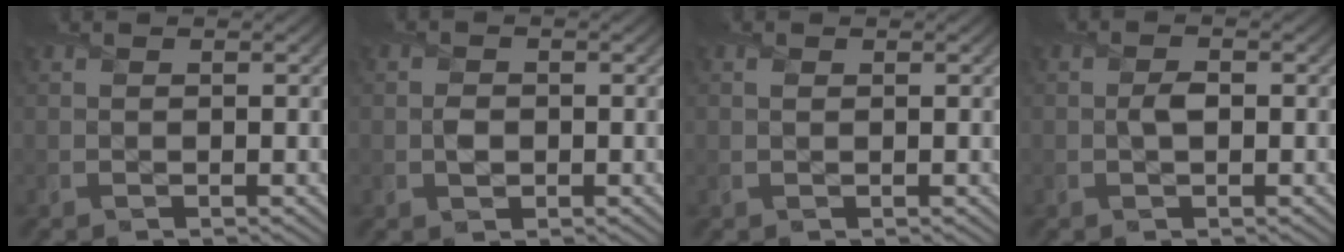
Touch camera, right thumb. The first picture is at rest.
{"total": 1.7, "force": [-0.2, 1.4, 0.9], "torque": [-0.019, -0.005, -0.008]}
{"total": 0.7, "force": [0.4, 0.4, 0.5], "torque": [-0.014, 0.001, 0.005]}
{"total": 1.7, "force": [0.0, 1.1, 1.3], "torque": [-0.027, 0.001, -0.003]}